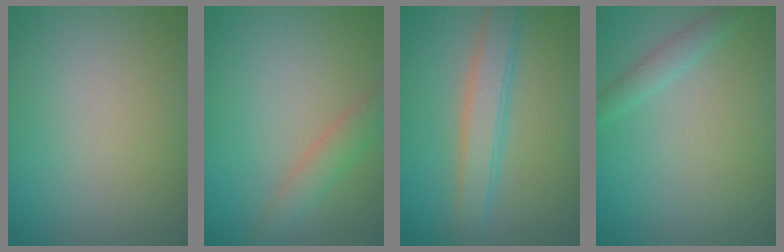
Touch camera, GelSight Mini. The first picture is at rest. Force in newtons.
{"total": 2.2, "press": 2.2, "slide": 0.1}
{"total": 3.6, "press": 3.6, "slide": 0.1}
{"total": 1.5, "press": 1.5, "slide": 0.1}